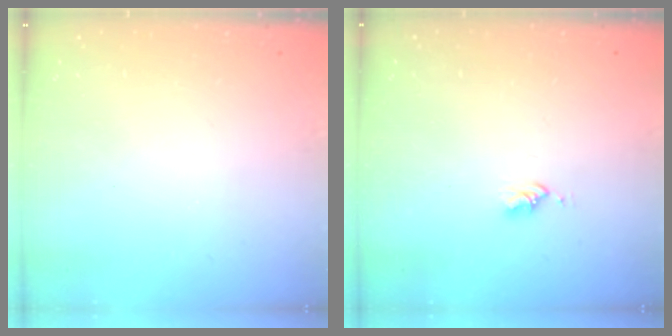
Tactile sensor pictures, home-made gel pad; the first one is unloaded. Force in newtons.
{"total": 2.6, "press": 2.6, "slide": 0.4}